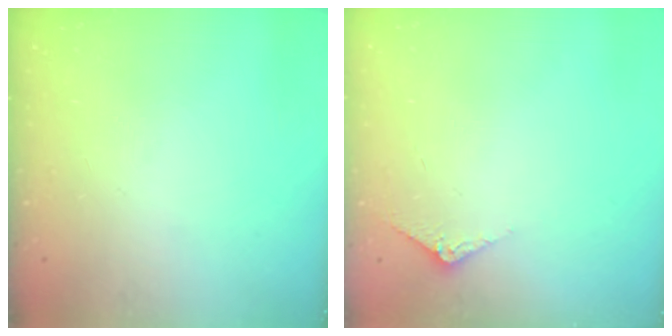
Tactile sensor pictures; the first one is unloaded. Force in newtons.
{"total": 4.3, "press": 4.3, "slide": 0.5}